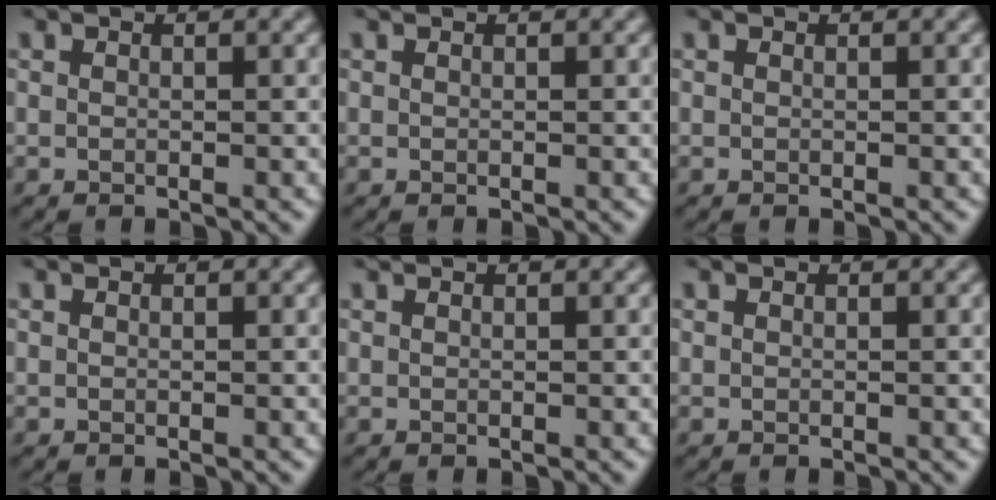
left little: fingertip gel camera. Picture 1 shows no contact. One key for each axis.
{"total": 0.0}
{"total": 0.0}
{"total": 0.0}
{"total": 0.6, "fx": 0.6, "fy": 0.2, "fz": 0.2, "tx": -0.001, "ty": -0.001, "tz": 0.006}
{"total": 0.0}